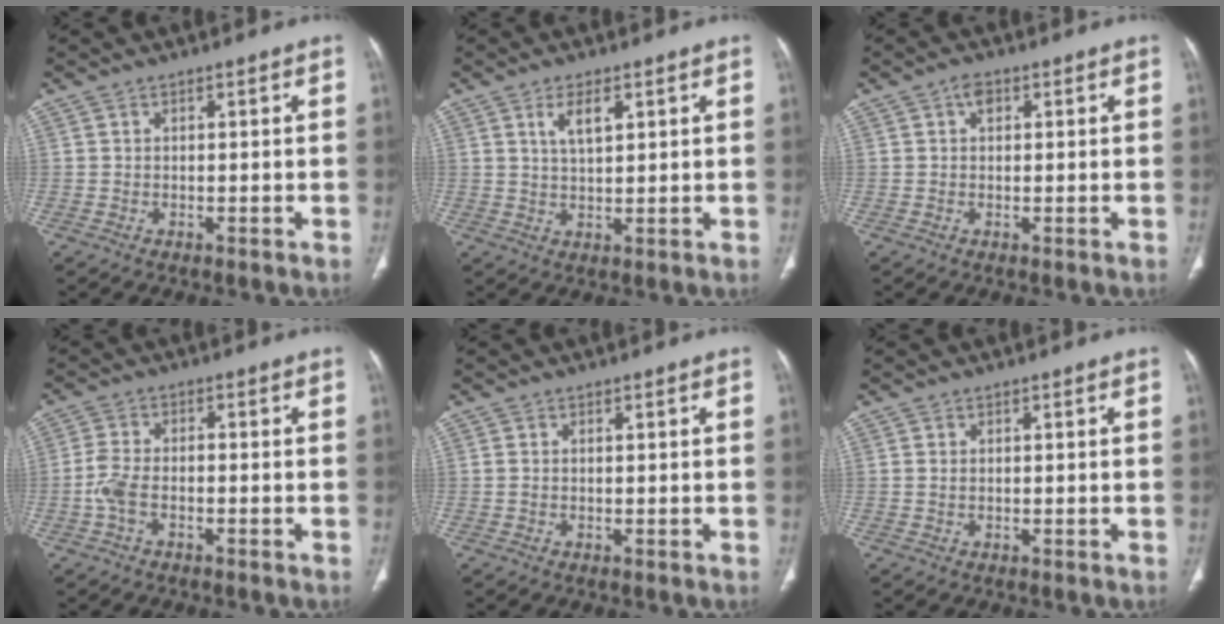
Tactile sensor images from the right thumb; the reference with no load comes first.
{"total": 4.6, "force": [2.1, 1.9, 3.6], "torque": [-0.059, -0.010, 0.041]}
{"total": 2.1, "force": [0.8, 1.4, 1.4], "torque": [-0.009, 0.005, 0.009]}
{"total": 4.6, "force": [-1.7, 2.2, 3.6], "torque": [-0.086, 0.015, -0.037]}
{"total": 0.7, "force": [0.1, 0.4, 0.6], "torque": [-0.022, 0.007, 0.006]}
{"total": 0.7, "force": [0.1, 0.5, 0.5], "torque": [-0.016, 0.003, 0.004]}